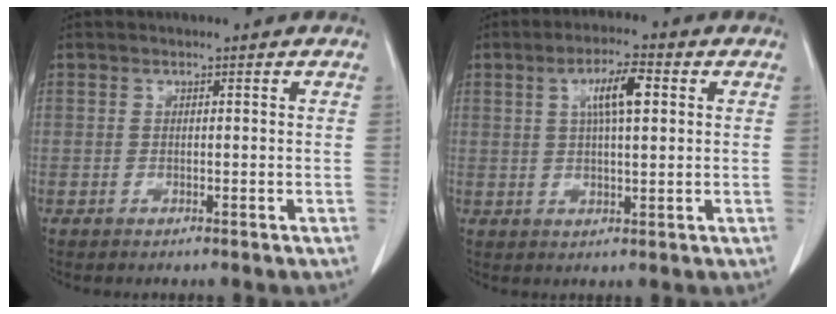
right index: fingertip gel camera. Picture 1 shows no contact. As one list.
[{"total": 7.1, "force": [2.1, 1.7, 6.6], "torque": [-0.120, 0.011, 0.038]}]